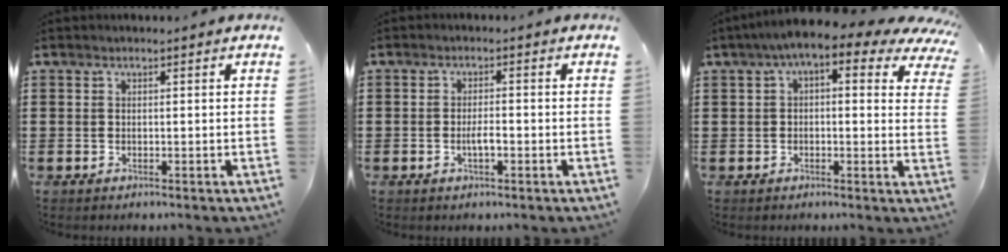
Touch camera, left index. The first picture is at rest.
{"total": 2.4, "force": [-0.8, 0.7, 2.2], "torque": [-0.040, 0.004, -0.014]}
{"total": 5.5, "force": [2.9, 1.2, 4.5], "torque": [-0.089, -0.013, 0.041]}